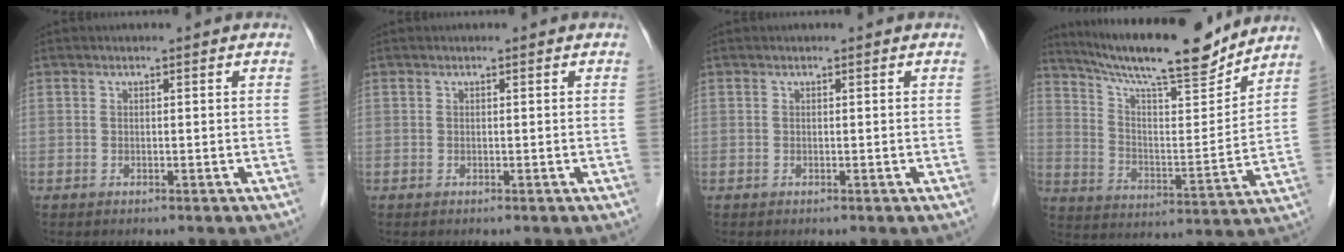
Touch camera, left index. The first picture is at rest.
{"total": 0.0}
{"total": 0.0}
{"total": 18.8, "force": [16.7, 1.9, 8.6], "torque": [-0.151, -0.005, 0.264]}